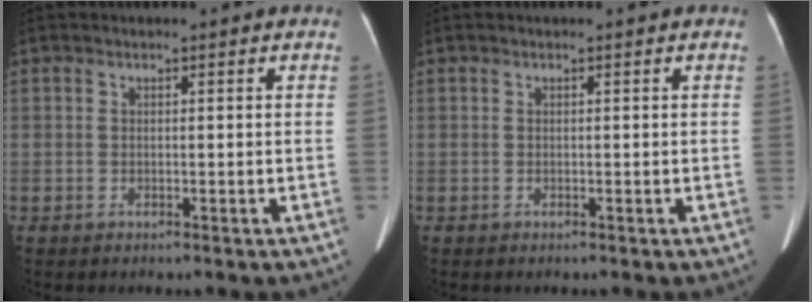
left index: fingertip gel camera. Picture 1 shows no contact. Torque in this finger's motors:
{"motor_torque": [0.00, 0.00, 0.00, 0.00]}